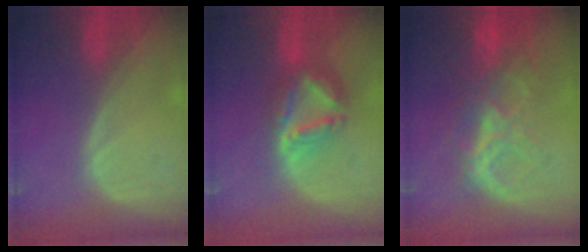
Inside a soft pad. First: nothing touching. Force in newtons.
{"total": 7.7, "press": 6.7, "slide": 3.7}
{"total": 8.8, "press": 7.6, "slide": 4.5}